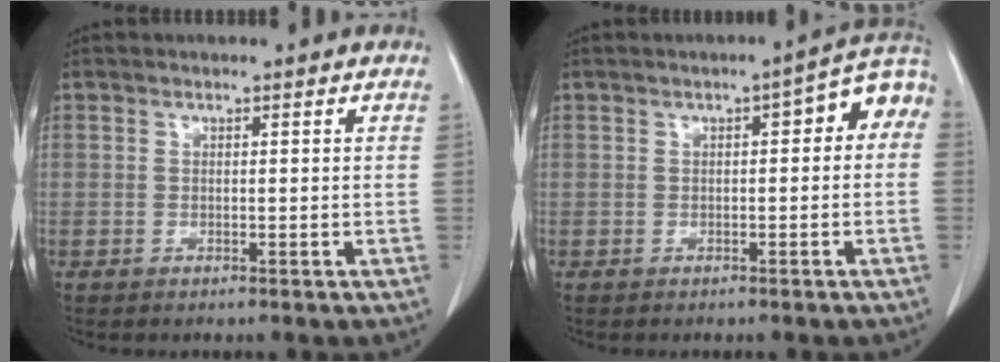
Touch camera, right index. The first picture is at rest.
{"total": 6.5, "force": [1.1, 2.2, 6.0], "torque": [-0.076, 0.034, 0.007]}